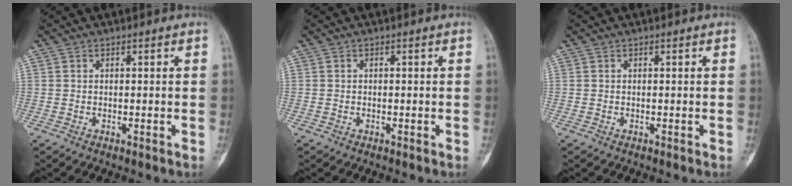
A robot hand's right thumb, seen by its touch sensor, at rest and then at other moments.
{"total": 0.0}
{"total": 0.0}